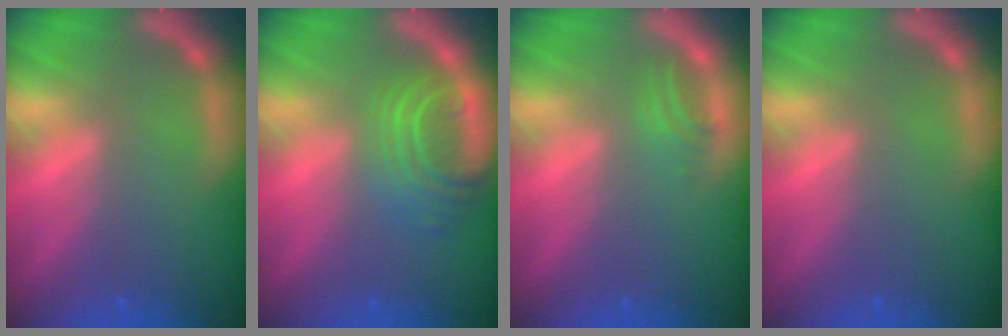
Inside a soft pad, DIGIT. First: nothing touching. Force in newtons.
{"total": 6.1}
{"total": 1.5}
{"total": 0.0}